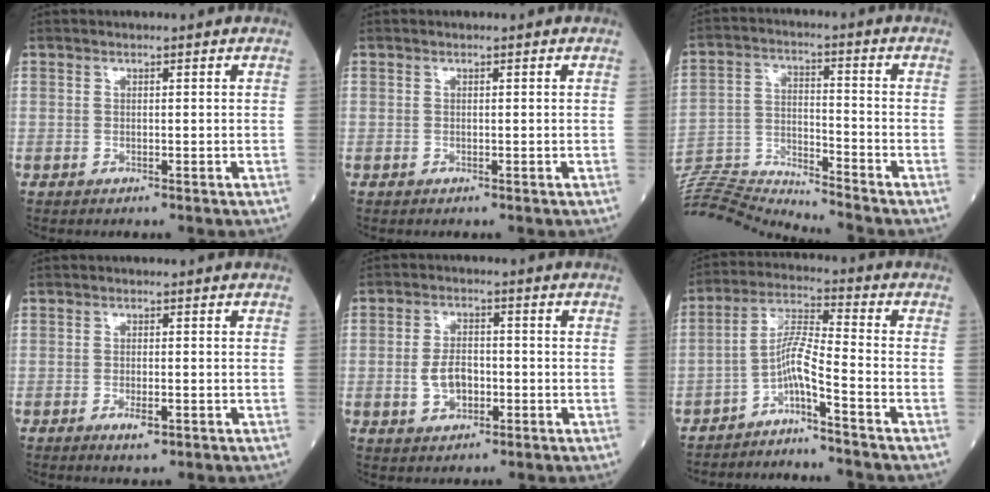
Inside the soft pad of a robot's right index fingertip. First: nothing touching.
{"total": 0.0}
{"total": 13.5, "force": [-13.3, -1.9, 1.5], "torque": [-0.030, 0.021, -0.241]}
{"total": 2.3, "force": [-1.2, 0.6, 1.9], "torque": [-0.031, -0.001, -0.017]}
{"total": 5.0, "force": [-1.2, 3.0, 3.8], "torque": [-0.075, 0.005, -0.021]}
{"total": 6.5, "force": [-4.5, -1.0, 4.6], "torque": [-0.089, 0.007, -0.085]}